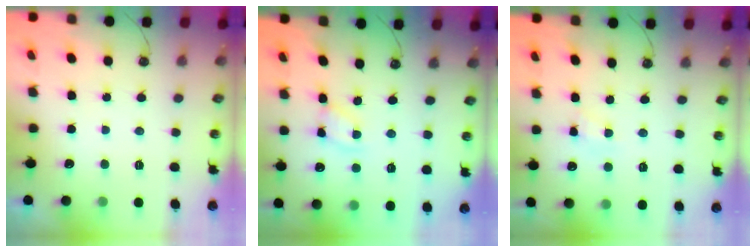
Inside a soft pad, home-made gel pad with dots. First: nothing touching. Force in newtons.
{"total": 2.7, "press": 2.7, "slide": 0.4}
{"total": 3.3, "press": 3.2, "slide": 0.5}